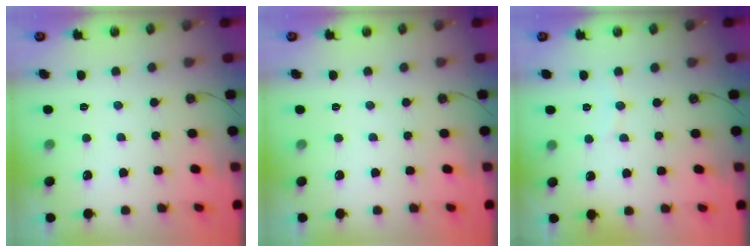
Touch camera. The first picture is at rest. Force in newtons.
{"total": 0.0}
{"total": 3.2, "press": 3.2, "slide": 0.1}